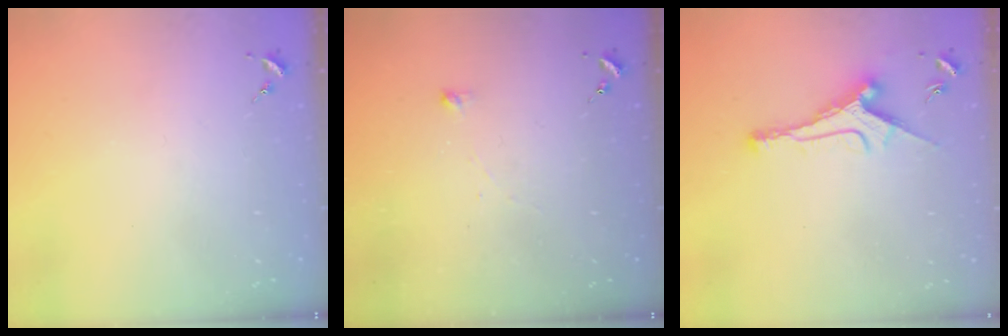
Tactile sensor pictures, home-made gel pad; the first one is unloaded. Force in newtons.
{"total": 2.6, "press": 2.6, "slide": 0.1}
{"total": 10.4, "press": 10.4, "slide": 0.4}